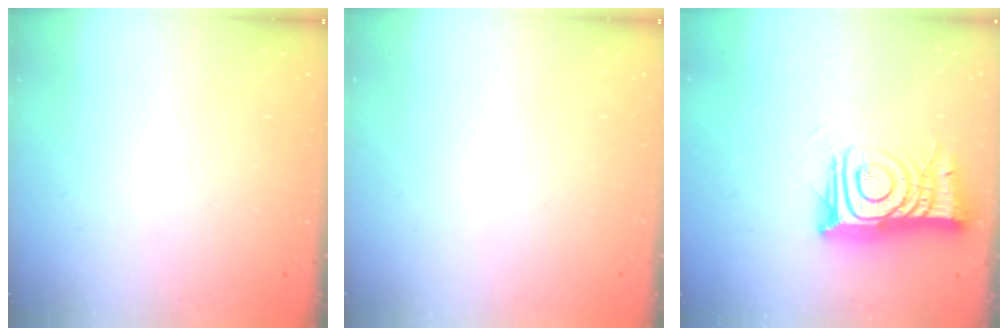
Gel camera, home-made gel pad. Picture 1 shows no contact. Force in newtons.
{"total": 1.8, "press": 1.7, "slide": 0.1}
{"total": 15.9, "press": 15.9, "slide": 1.7}